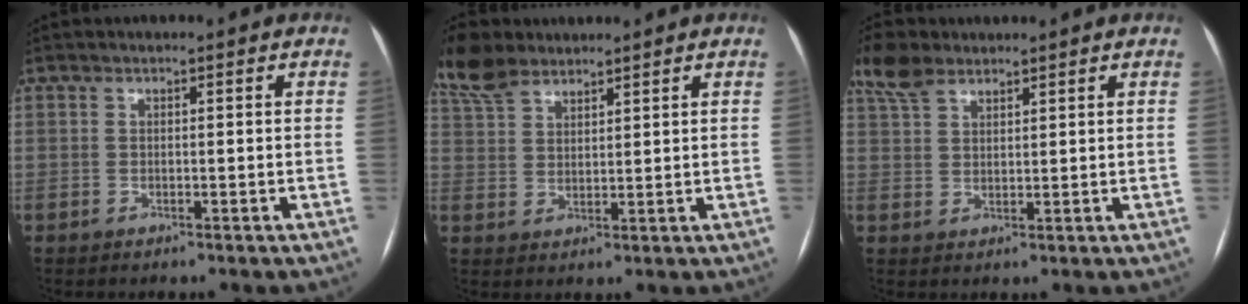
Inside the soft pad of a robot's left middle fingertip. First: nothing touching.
{"total": 8.4, "force": [6.9, 3.3, 3.4], "torque": [-0.083, 0.022, 0.143]}
{"total": 5.7, "force": [4.4, 2.6, 2.6], "torque": [-0.066, 0.024, 0.093]}